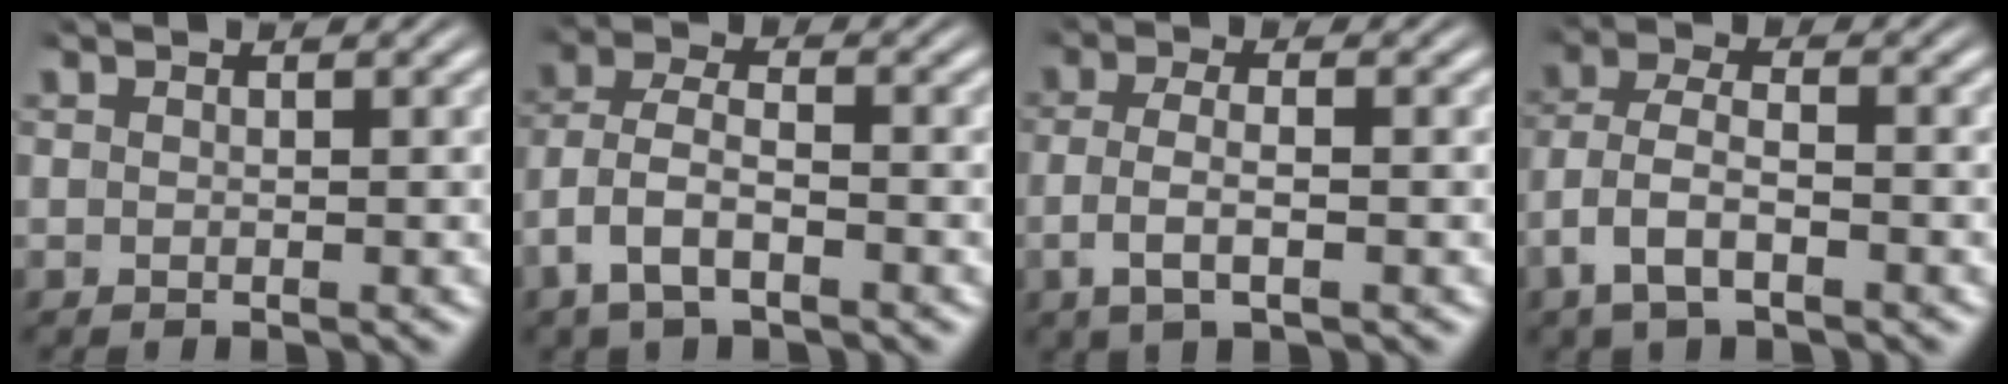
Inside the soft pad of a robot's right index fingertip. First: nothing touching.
{"total": 4.1, "force": [-1.1, 2.9, 2.7], "torque": [-0.075, -0.019, -0.013]}
{"total": 3.5, "force": [-0.7, 1.4, 3.1], "torque": [-0.068, -0.010, -0.009]}
{"total": 4.0, "force": [-1.3, 2.5, 2.8], "torque": [-0.074, -0.017, -0.015]}